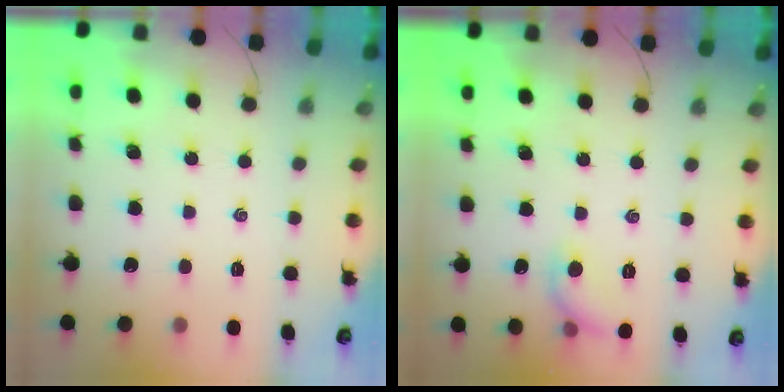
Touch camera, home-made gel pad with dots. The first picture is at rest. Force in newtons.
{"total": 6.7, "press": 6.6, "slide": 1.2}